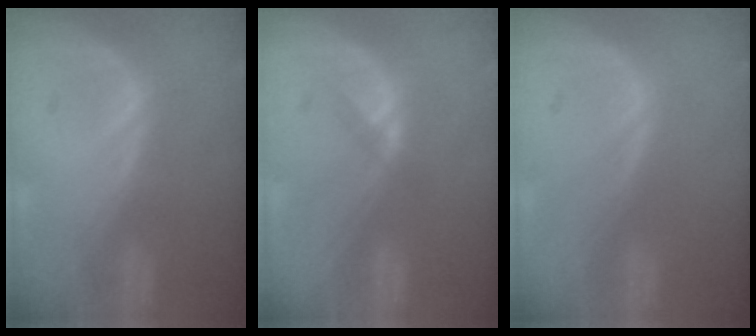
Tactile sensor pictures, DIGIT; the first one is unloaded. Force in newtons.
{"total": 1.4, "press": 1.1, "slide": 0.8}
{"total": 0.0}